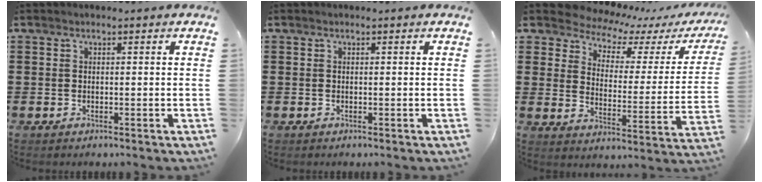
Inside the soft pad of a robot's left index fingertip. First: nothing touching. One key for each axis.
{"total": 0.0}
{"total": 5.9, "fx": 5.7, "fy": 1.4, "fz": 1.1, "tx": -0.050, "ty": -0.045, "tz": 0.094}